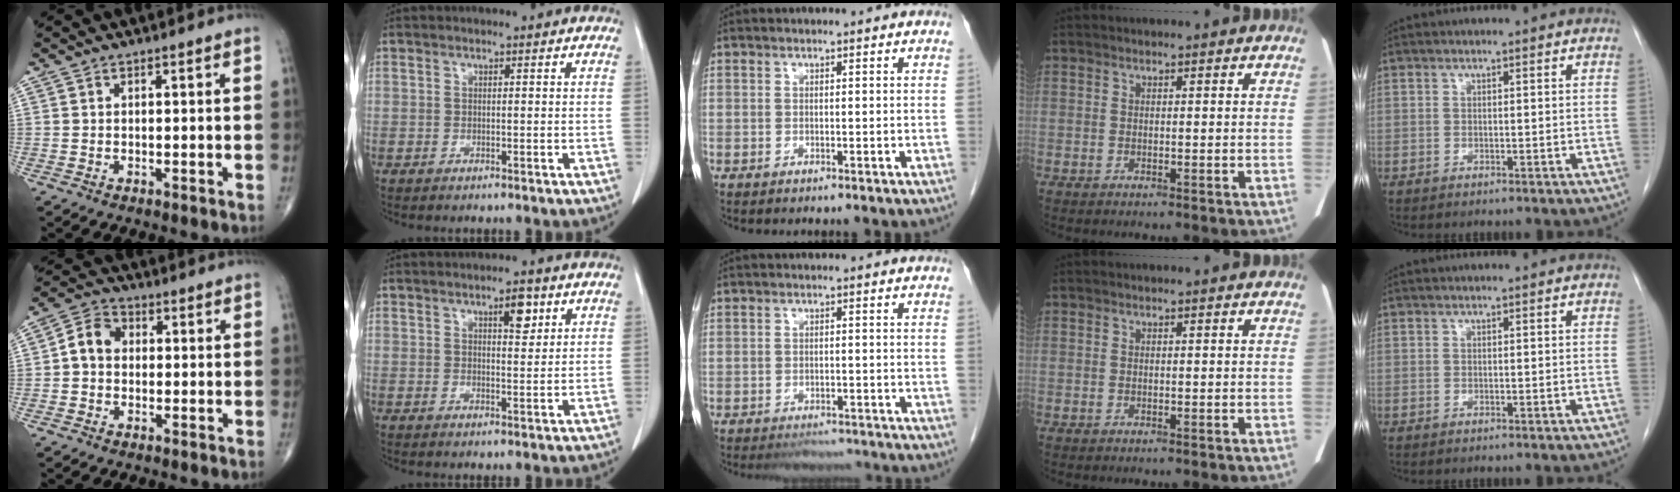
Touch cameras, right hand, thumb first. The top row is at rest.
{"thumb": {"total": 5.8, "force": [0.0, 4.7, 3.5], "torque": [-0.052, 0.021, -0.010]}, "index": {"total": 3.6, "force": [1.9, 1.2, 2.8], "torque": [-0.041, -0.002, 0.028]}, "middle": {"total": 4.3, "force": [-3.8, 1.6, 1.3], "torque": [-0.013, -0.001, -0.054]}}